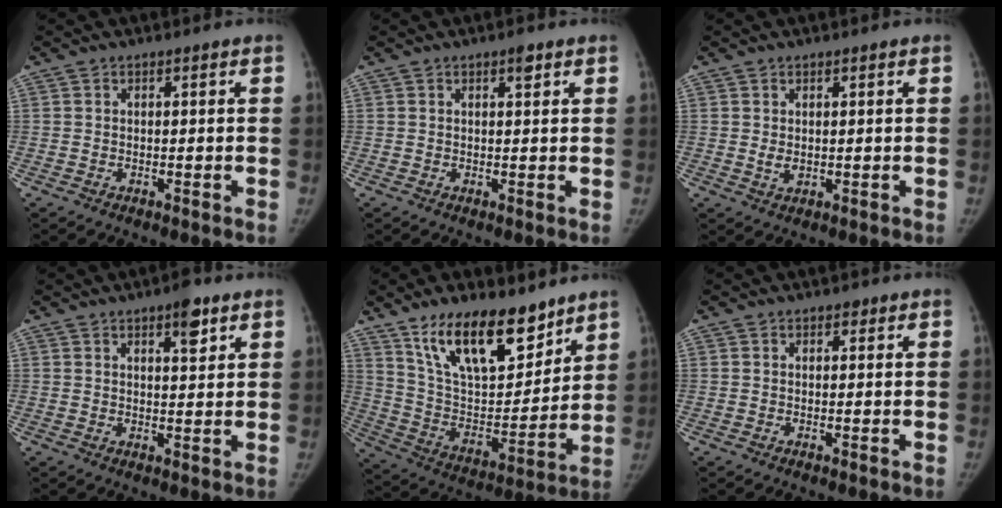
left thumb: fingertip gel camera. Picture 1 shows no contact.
{"total": 1.8, "force": [1.1, 0.6, 1.3], "torque": [-0.015, -0.004, 0.015]}
{"total": 2.0, "force": [0.5, 1.2, 1.5], "torque": [-0.022, -0.007, 0.014]}
{"total": 5.0, "force": [2.9, 1.7, 3.7], "torque": [-0.041, -0.015, 0.040]}
{"total": 21.0, "force": [14.2, 9.0, 12.6], "torque": [-0.167, -0.074, 0.256]}
{"total": 0.9, "force": [0.6, 0.5, 0.4], "torque": [0.000, -0.003, 0.005]}